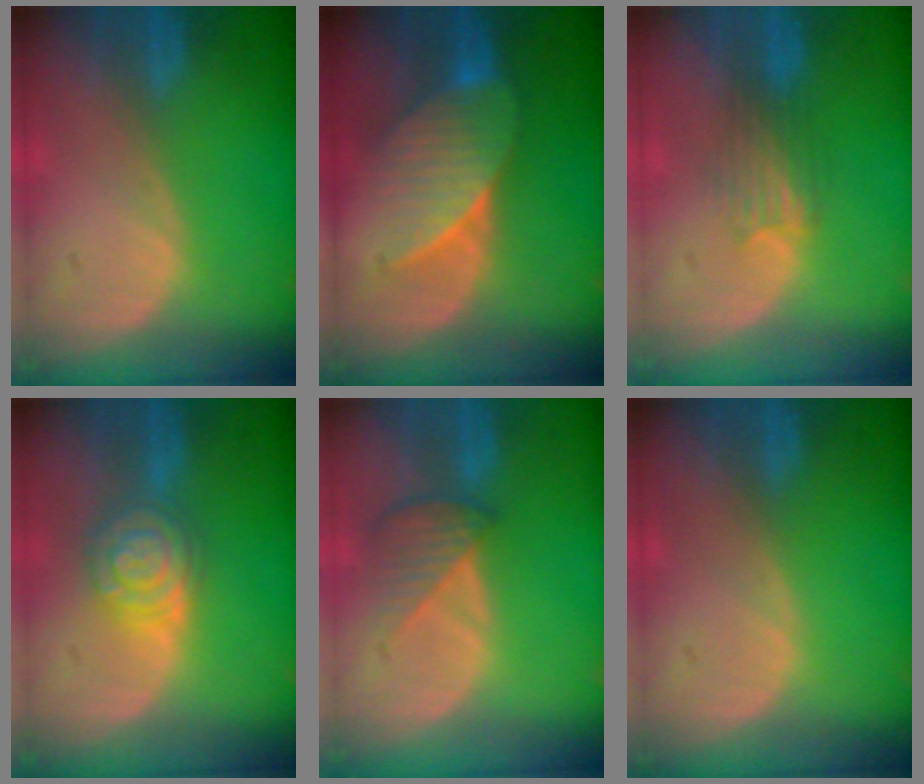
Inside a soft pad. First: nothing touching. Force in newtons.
{"total": 7.5, "press": 7.4, "slide": 1.4}
{"total": 3.3, "press": 3.2, "slide": 0.8}
{"total": 6.6, "press": 6.6, "slide": 0.3}
{"total": 4.2, "press": 3.9, "slide": 1.6}
{"total": 0.0}